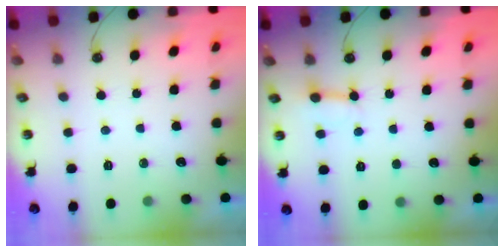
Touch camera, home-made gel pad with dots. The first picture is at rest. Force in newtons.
{"total": 2.8, "press": 2.7, "slide": 0.5}